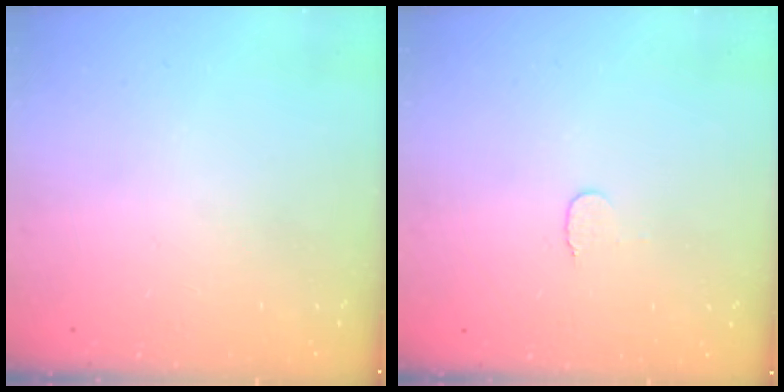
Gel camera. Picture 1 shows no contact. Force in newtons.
{"total": 3.5, "press": 3.5, "slide": 0.4}